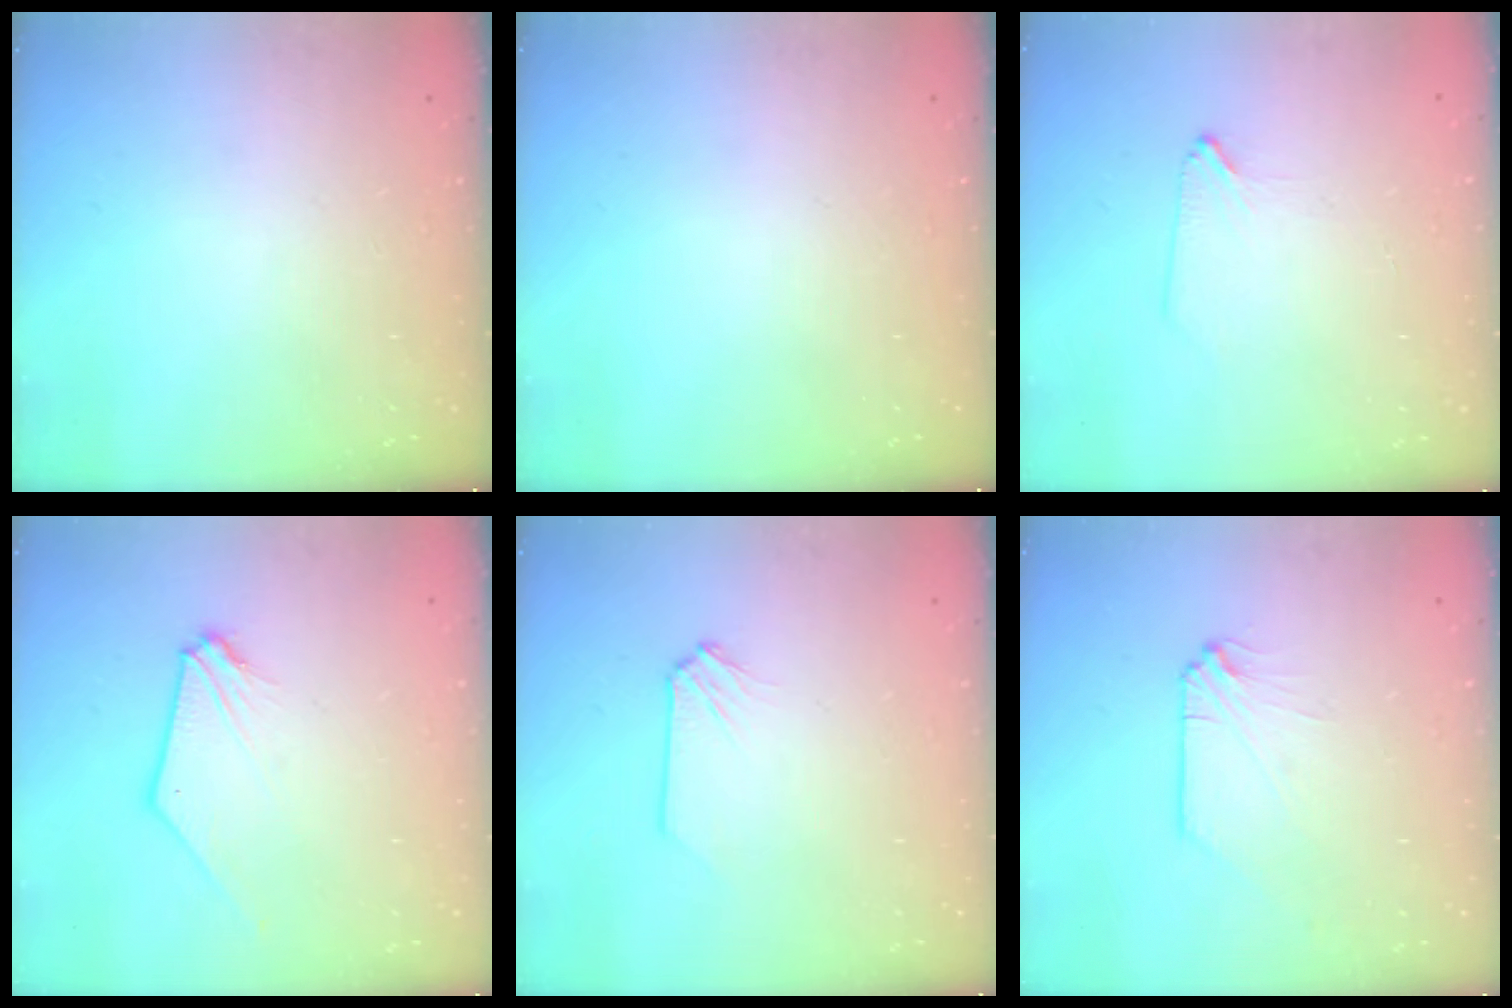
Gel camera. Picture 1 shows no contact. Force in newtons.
{"total": 0.0}
{"total": 1.2, "press": 1.2, "slide": 0.3}
{"total": 1.8, "press": 1.8, "slide": 0.4}
{"total": 0.0}
{"total": 0.0}